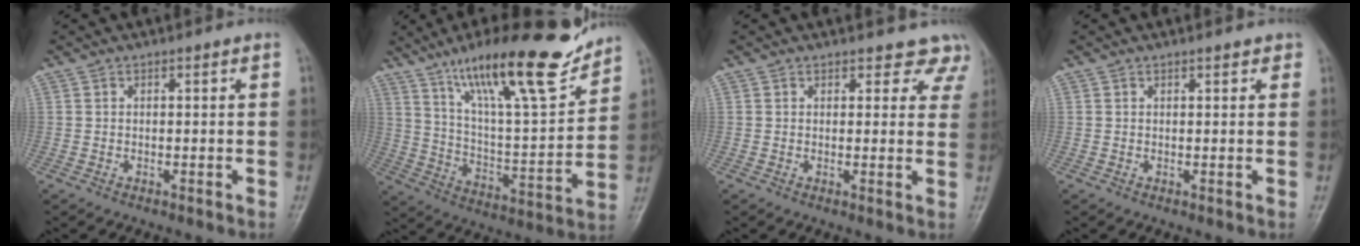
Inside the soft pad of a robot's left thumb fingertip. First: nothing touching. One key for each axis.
{"total": 22.6, "fx": 16.1, "fy": 4.8, "fz": 15.1, "tx": -0.216, "ty": -0.073, "tz": 0.272}
{"total": 5.9, "fx": 5.2, "fy": 2.9, "fz": 0.3, "tx": 0.047, "ty": -0.021, "tz": 0.035}
{"total": 1.3, "fx": 1.0, "fy": 0.6, "fz": 0.5, "tx": 0.002, "ty": -0.003, "tz": 0.008}